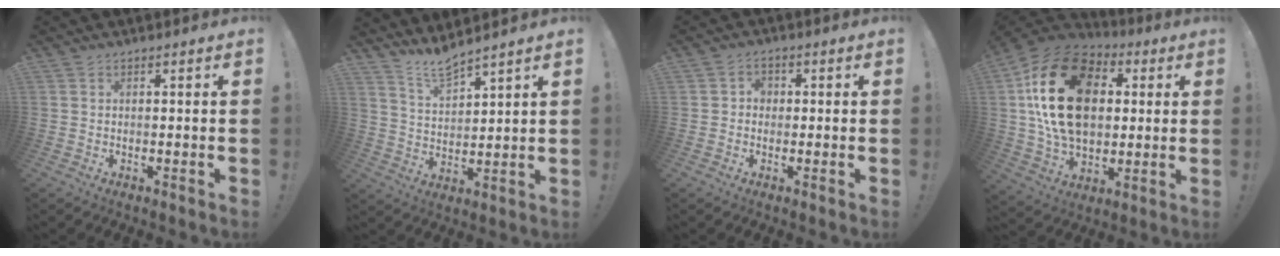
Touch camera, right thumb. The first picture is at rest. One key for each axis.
{"total": 7.6, "fx": 6.9, "fy": 0.9, "fz": 3.0, "tx": -0.070, "ty": -0.040, "tz": 0.128}
{"total": 3.0, "fx": -0.6, "fy": 2.5, "fz": 1.5, "tx": -0.027, "ty": 0.009, "tz": -0.011}
{"total": 26.0, "fx": 5.1, "fy": 17.5, "fz": 18.5, "tx": -0.333, "ty": -0.002, "tz": 0.094}